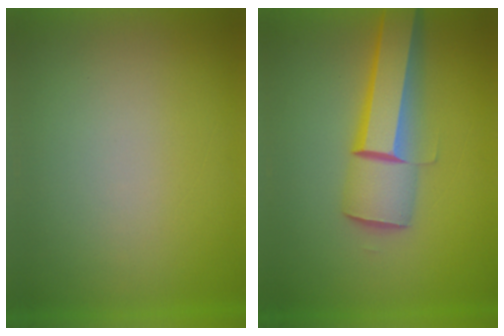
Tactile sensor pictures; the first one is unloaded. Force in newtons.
{"total": 5.2}